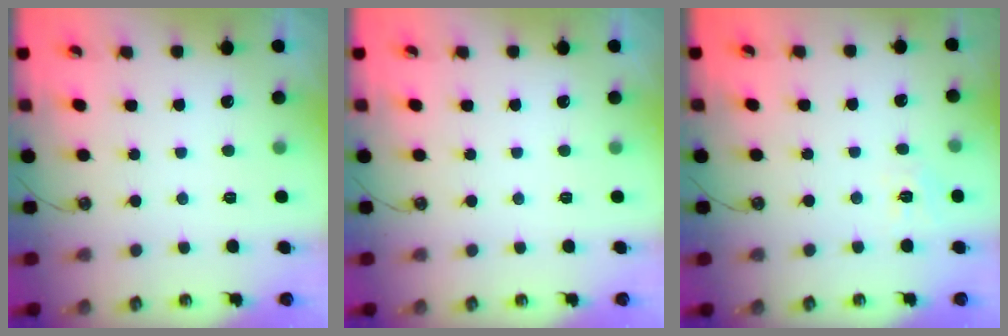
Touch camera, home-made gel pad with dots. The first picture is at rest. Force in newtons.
{"total": 0.0}
{"total": 6.3, "press": 6.3, "slide": 0.7}